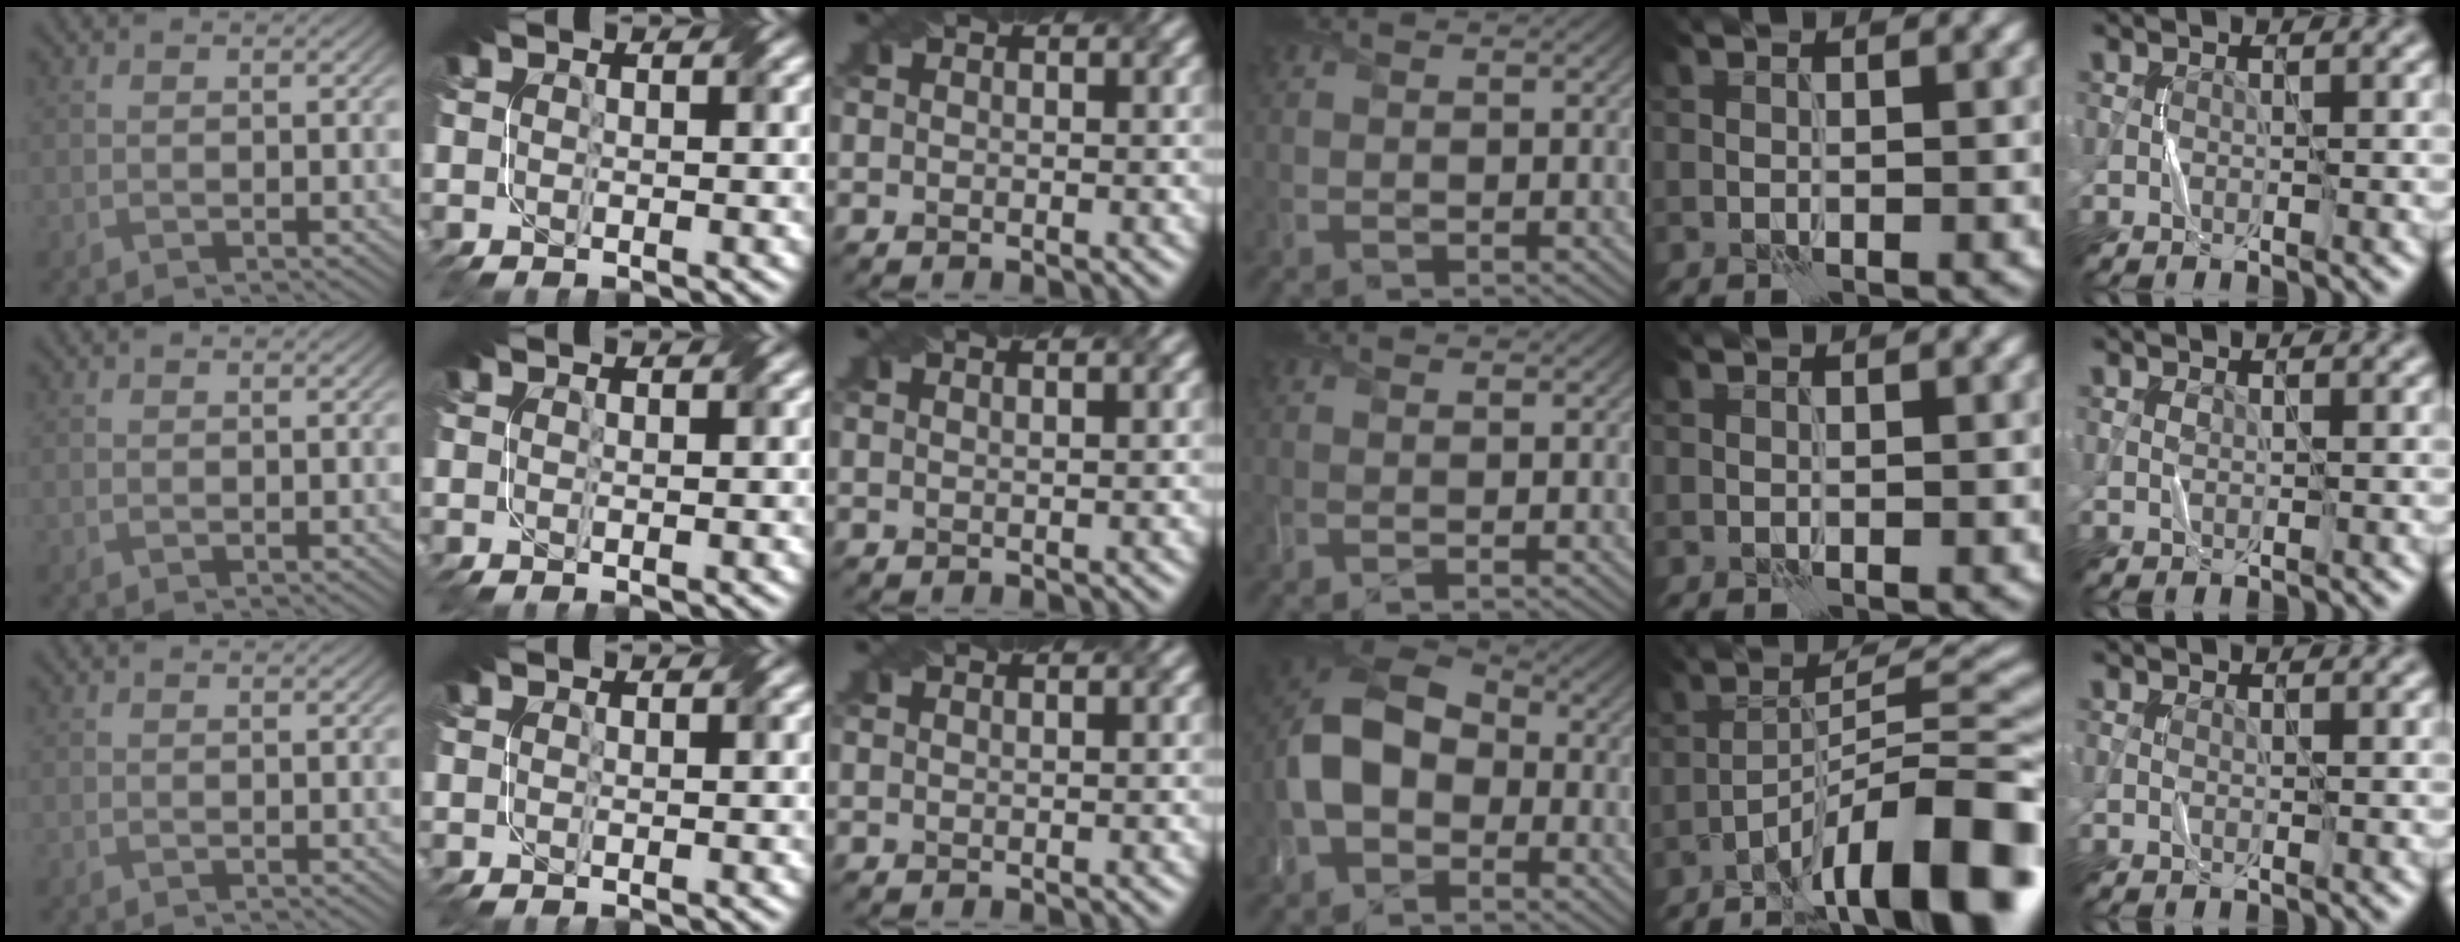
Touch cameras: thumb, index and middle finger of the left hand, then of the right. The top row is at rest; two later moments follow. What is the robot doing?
{"motion": "fold", "object": "netting"}